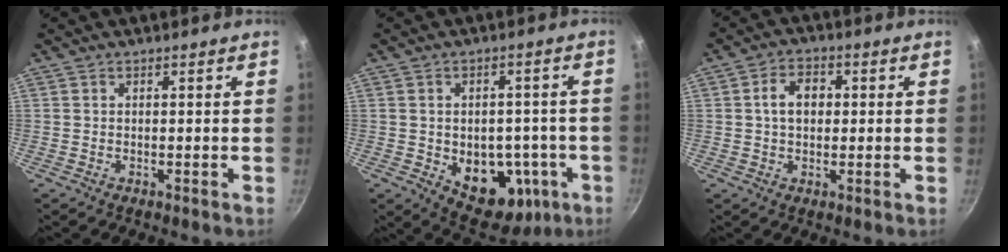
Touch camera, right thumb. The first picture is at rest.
{"total": 14.4, "force": [-3.6, 10.0, 9.7], "torque": [-0.087, 0.007, -0.027]}
{"total": 5.8, "force": [0.6, 4.2, 3.9], "torque": [-0.046, 0.012, 0.004]}